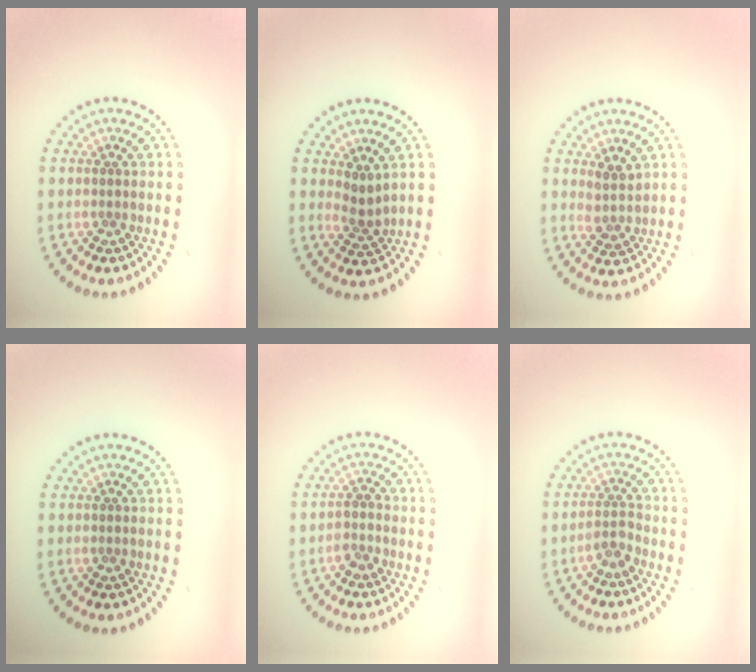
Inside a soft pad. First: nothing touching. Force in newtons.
{"total": 1.9, "press": 1.2, "slide": 1.5}
{"total": 1.9, "press": 1.5, "slide": 1.1}
{"total": 0.0}
{"total": 1.5, "press": 1.3, "slide": 0.8}
{"total": 1.6, "press": 1.3, "slide": 0.9}